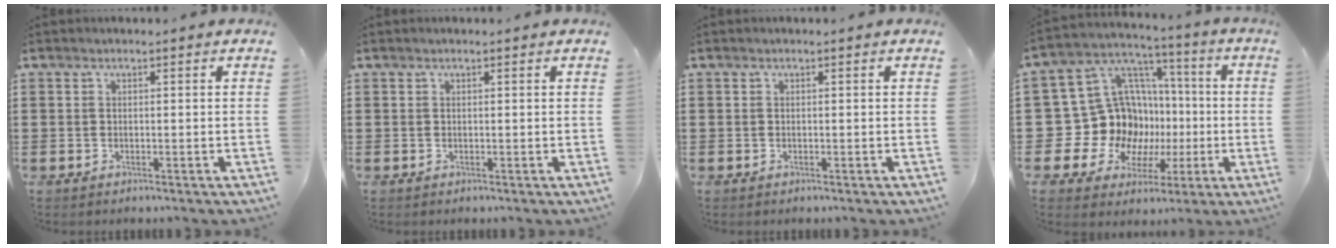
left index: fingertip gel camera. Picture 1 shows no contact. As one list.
[{"total": 0.0}, {"total": 0.0}, {"total": 16.4, "force": [-2.0, 14.9, 6.5], "torque": [-0.162, -0.024, 0.000]}]